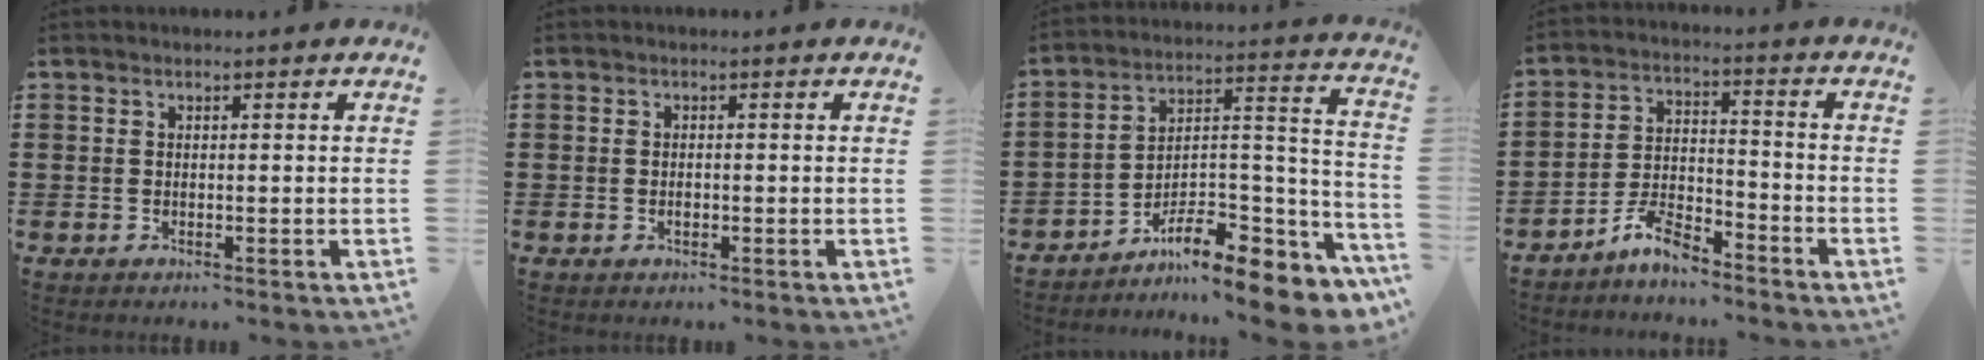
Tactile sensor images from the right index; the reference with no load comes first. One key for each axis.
{"total": 0.9, "fx": -0.3, "fy": 0.4, "fz": 0.8, "tx": -0.017, "ty": -0.004, "tz": -0.004}
{"total": 9.4, "fx": -7.7, "fy": 2.8, "fz": 4.5, "tx": -0.064, "ty": 0.013, "tz": -0.145}
{"total": 6.3, "fx": -5.5, "fy": 1.6, "fz": 2.7, "tx": -0.060, "ty": 0.010, "tz": -0.106}